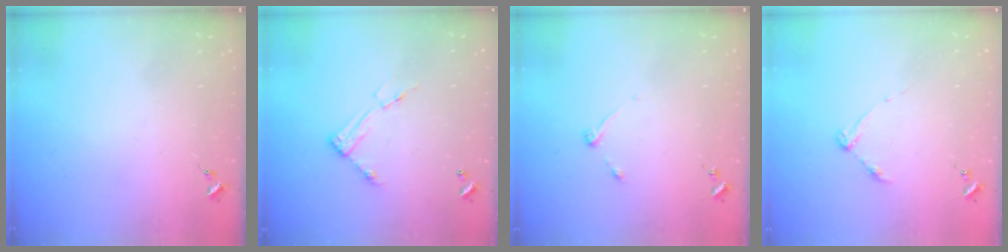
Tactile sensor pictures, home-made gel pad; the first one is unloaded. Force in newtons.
{"total": 8.7, "press": 8.7, "slide": 0.4}
{"total": 3.9, "press": 3.8, "slide": 0.6}
{"total": 3.3, "press": 3.3, "slide": 0.5}